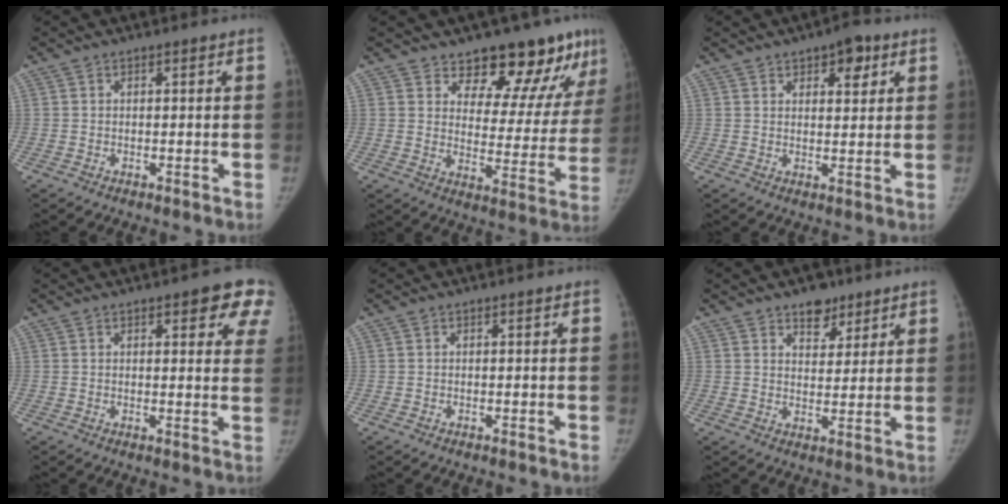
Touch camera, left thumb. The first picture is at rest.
{"total": 16.4, "force": [12.5, 7.0, 7.9], "torque": [-0.045, -0.087, 0.160]}
{"total": 5.8, "force": [3.1, 2.9, 4.0], "torque": [-0.030, -0.012, 0.040]}
{"total": 9.3, "force": [5.3, 3.3, 6.8], "torque": [-0.038, -0.017, 0.053]}
{"total": 0.0}
{"total": 6.1, "force": [4.2, 3.6, 2.5], "torque": [-0.006, -0.025, 0.067]}